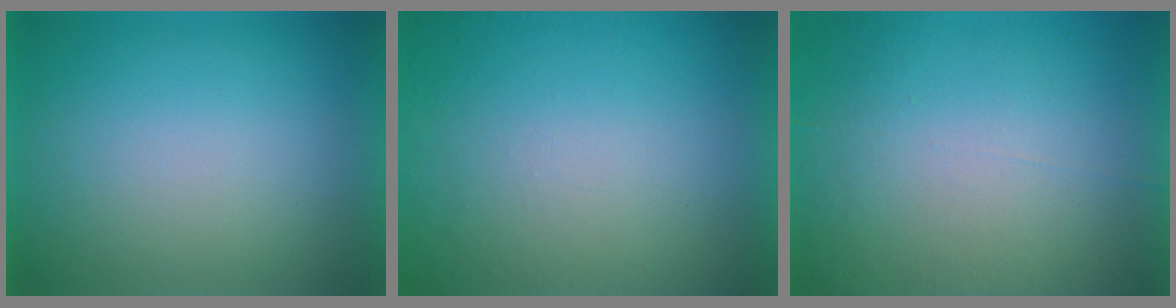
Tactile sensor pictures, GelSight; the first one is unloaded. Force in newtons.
{"total": 6.0}
{"total": 7.0}